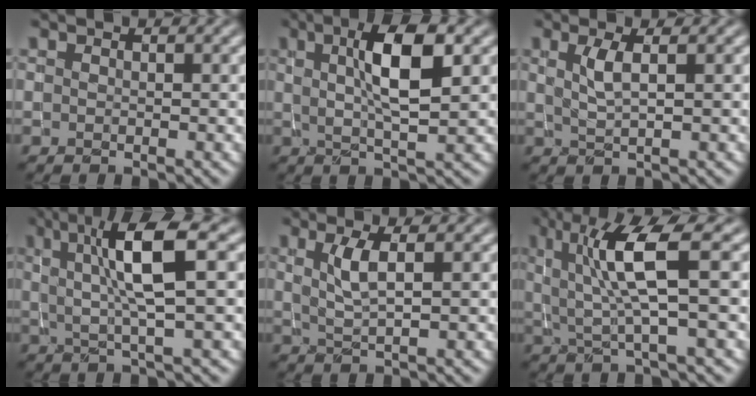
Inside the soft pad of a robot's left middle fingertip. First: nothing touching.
{"total": 6.0, "force": [1.5, 1.5, 5.6], "torque": [-0.090, 0.004, 0.024]}
{"total": 2.0, "force": [0.4, 0.5, 1.9], "torque": [-0.037, -0.002, 0.011]}
{"total": 6.5, "force": [1.6, 1.0, 6.2], "torque": [-0.109, 0.005, 0.028]}
{"total": 2.5, "force": [0.6, 0.5, 2.3], "torque": [-0.050, -0.002, 0.016]}
{"total": 6.0, "force": [1.1, 0.8, 5.9], "torque": [-0.124, -0.002, 0.023]}